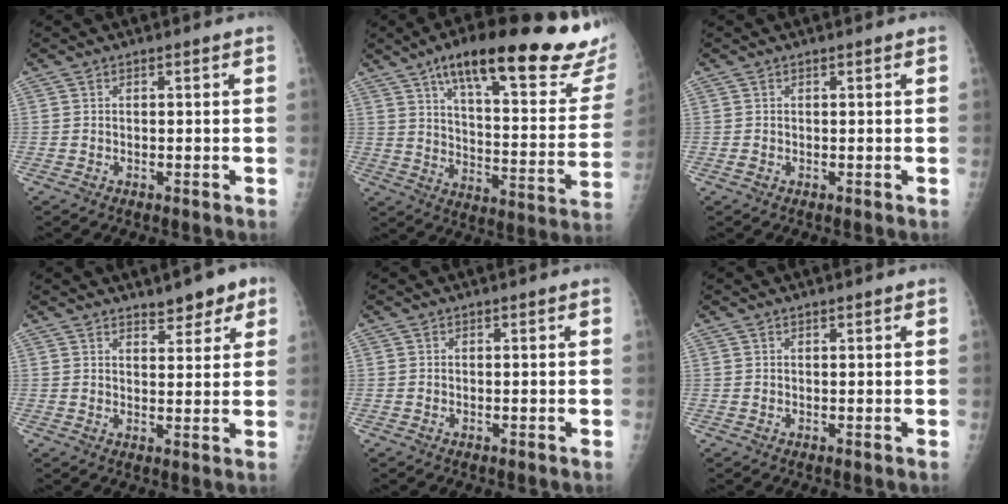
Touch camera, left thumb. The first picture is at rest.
{"total": 29.6, "force": [19.5, 7.2, 21.1], "torque": [-0.270, -0.052, 0.272]}
{"total": 0.5, "force": [0.1, 0.4, 0.4], "torque": [-0.004, 0.004, 0.004]}
{"total": 5.4, "force": [3.8, 2.3, 3.2], "torque": [-0.016, -0.021, 0.052]}
{"total": 0.0}
{"total": 0.5, "force": [0.4, 0.1, 0.3], "torque": [-0.006, -0.001, 0.006]}